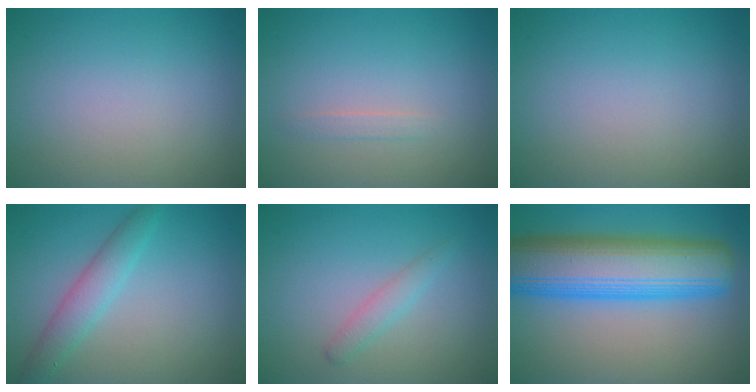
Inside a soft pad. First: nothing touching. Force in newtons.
{"total": 0.8, "press": 0.8, "slide": 0.0}
{"total": 0.0}
{"total": 2.9, "press": 2.9, "slide": 0.1}
{"total": 1.6, "press": 1.6, "slide": 0.1}
{"total": 12.1, "press": 12.1, "slide": 0.5}